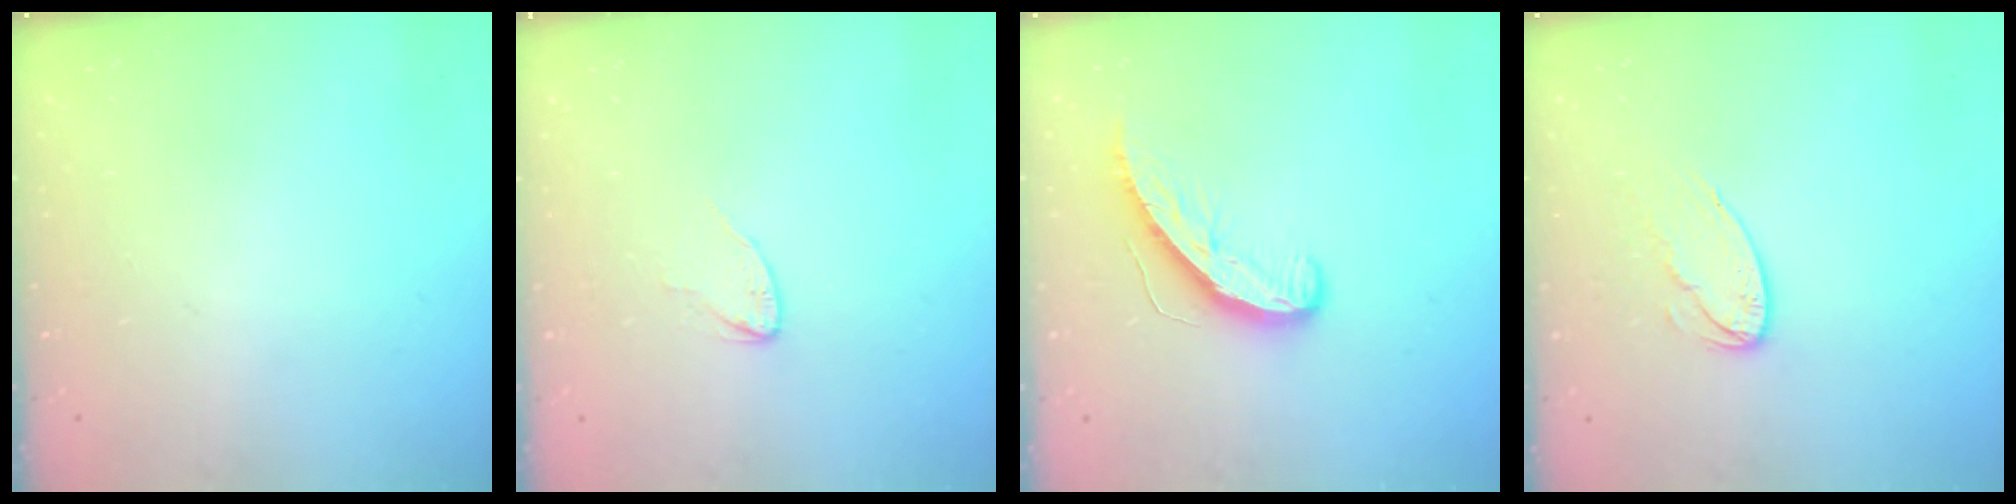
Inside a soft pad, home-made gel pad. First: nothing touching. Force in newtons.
{"total": 2.3, "press": 2.3, "slide": 0.2}
{"total": 9.1, "press": 9.1, "slide": 0.2}
{"total": 8.4, "press": 8.4, "slide": 0.4}